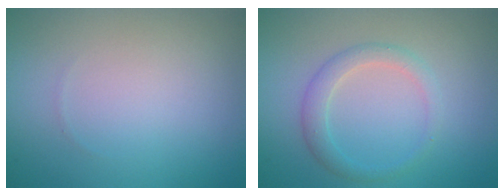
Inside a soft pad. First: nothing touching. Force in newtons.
{"total": 2.2, "press": 2.2, "slide": 0.1}